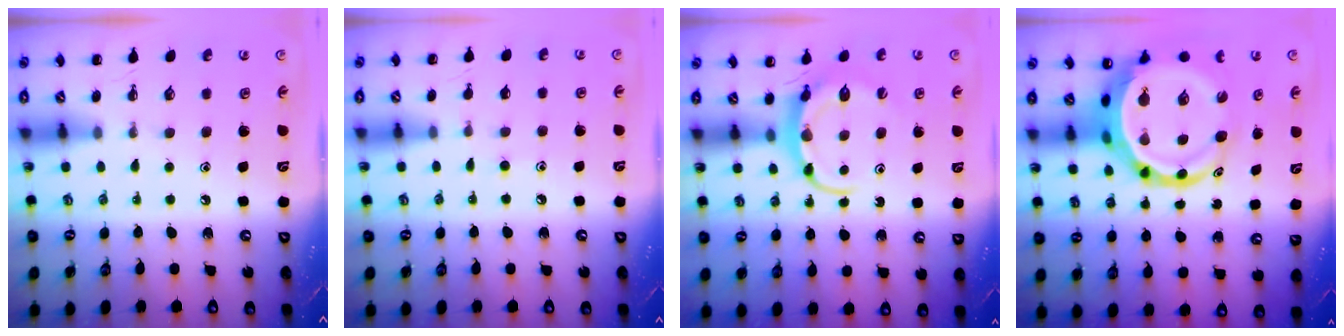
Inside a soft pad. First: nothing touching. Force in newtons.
{"total": 5.4, "press": 5.0, "slide": 2.0}
{"total": 6.4, "press": 6.3, "slide": 0.6}
{"total": 12.8, "press": 12.2, "slide": 3.6}